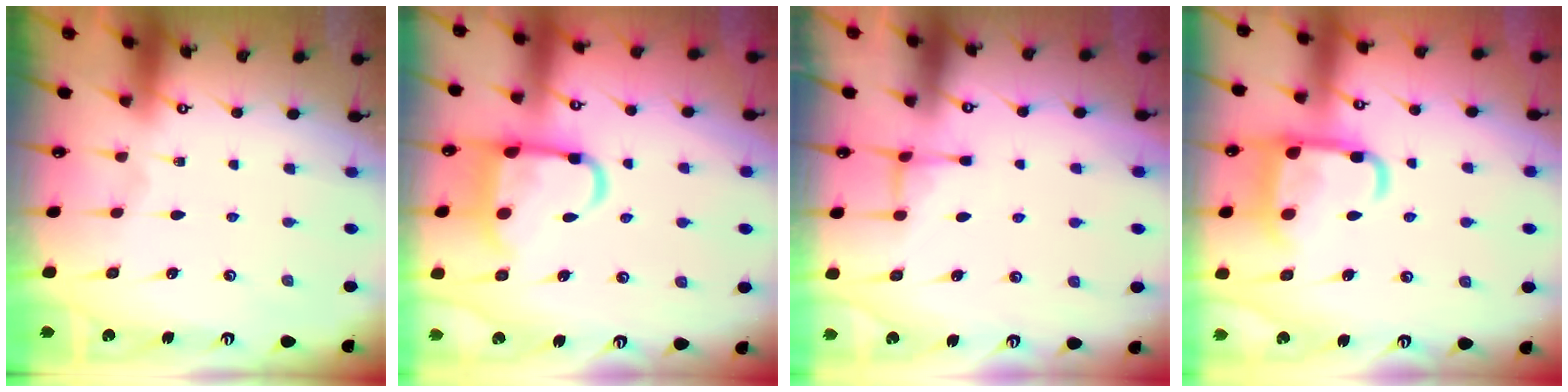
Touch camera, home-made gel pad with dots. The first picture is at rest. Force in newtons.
{"total": 12.6, "press": 12.5, "slide": 1.5}
{"total": 4.0, "press": 3.9, "slide": 0.7}
{"total": 14.6, "press": 14.5, "slide": 1.4}